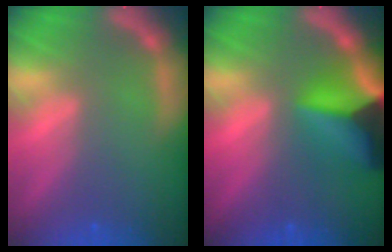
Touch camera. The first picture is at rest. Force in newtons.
{"total": 9.9}